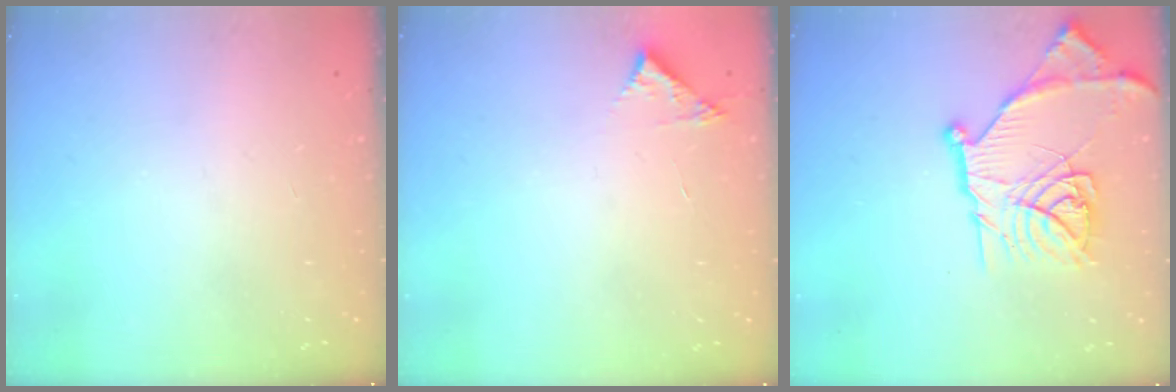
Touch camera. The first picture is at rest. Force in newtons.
{"total": 3.7, "press": 3.7, "slide": 0.1}
{"total": 20.3, "press": 20.2, "slide": 1.6}